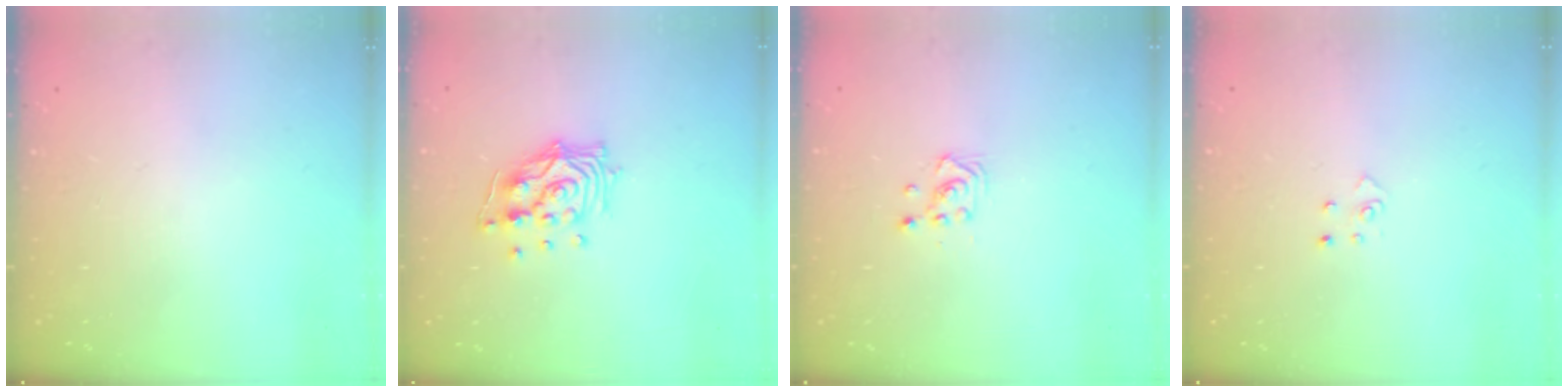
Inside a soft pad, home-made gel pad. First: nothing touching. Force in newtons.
{"total": 11.8, "press": 11.7, "slide": 1.4}
{"total": 3.0, "press": 3.0, "slide": 0.3}
{"total": 2.6, "press": 2.6, "slide": 0.3}